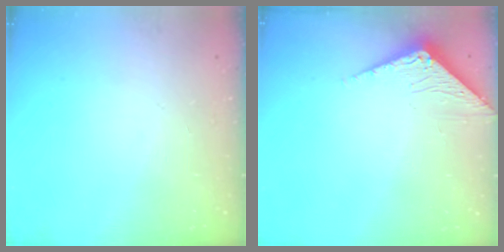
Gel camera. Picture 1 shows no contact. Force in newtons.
{"total": 3.4, "press": 3.4, "slide": 0.3}